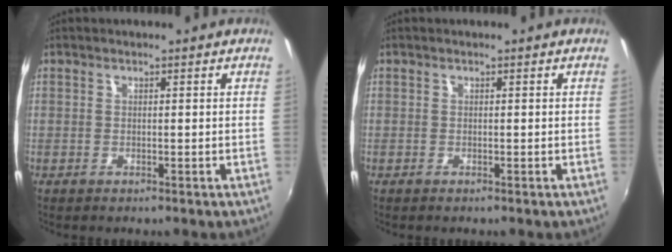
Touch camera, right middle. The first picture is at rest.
{"total": 0.0}